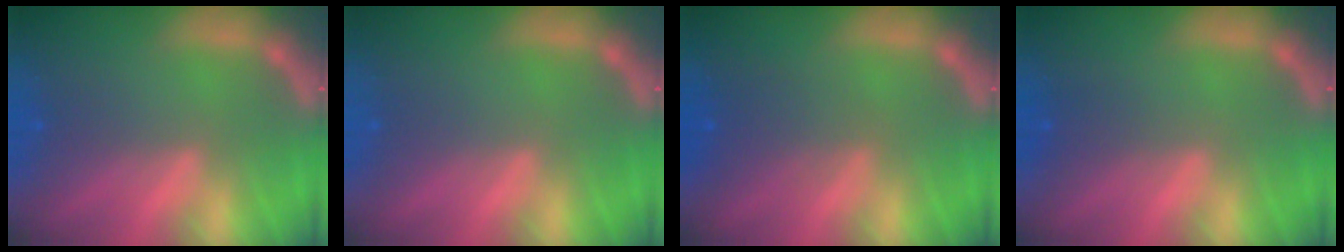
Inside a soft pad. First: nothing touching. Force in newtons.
{"total": 0.0}
{"total": 3.0}
{"total": 1.0}